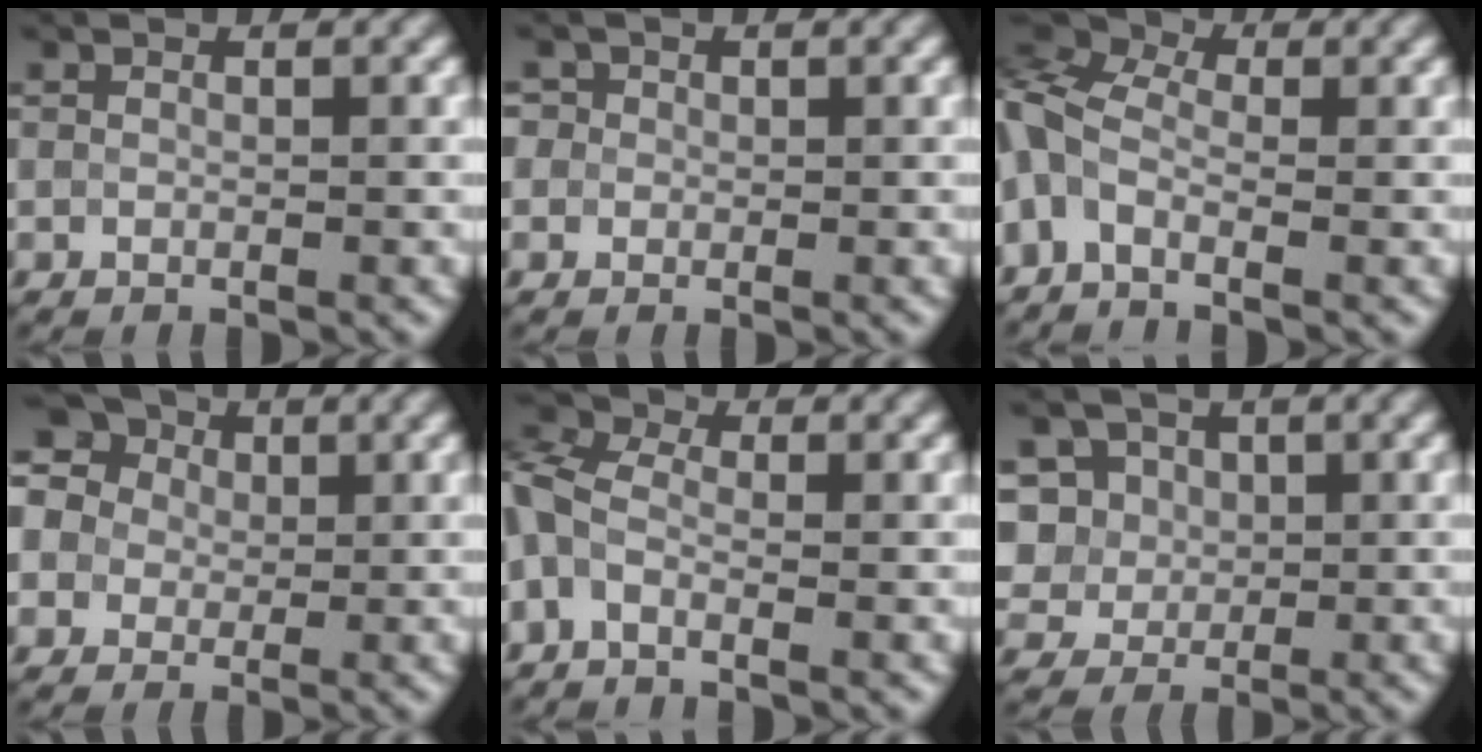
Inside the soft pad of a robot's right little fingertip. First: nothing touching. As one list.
[{"total": 2.5, "force": [1.1, 2.1, 0.9], "torque": [-0.002, 0.021, -0.003]}, {"total": 6.1, "force": [-0.8, 3.4, 5.0], "torque": [-0.124, 0.015, -0.034]}, {"total": 13.3, "force": [4.4, 11.1, 5.9], "torque": [-0.136, 0.056, 0.040]}, {"total": 4.9, "force": [-1.2, 2.9, 3.9], "torque": [-0.104, 0.007, -0.036]}, {"total": 8.2, "force": [2.8, 6.8, 3.5], "torque": [-0.067, 0.029, 0.029]}]